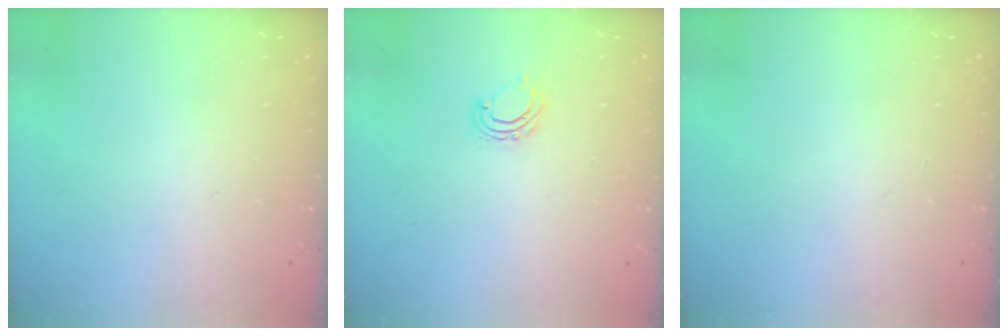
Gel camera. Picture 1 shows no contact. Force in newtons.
{"total": 4.9, "press": 4.8, "slide": 0.7}
{"total": 0.0}